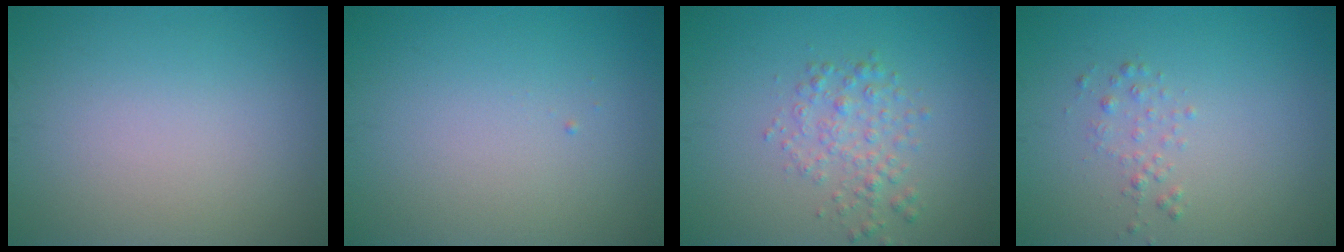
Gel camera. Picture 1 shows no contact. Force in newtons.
{"total": 0.0}
{"total": 2.4, "press": 2.4, "slide": 0.1}
{"total": 1.1, "press": 1.1, "slide": 0.1}